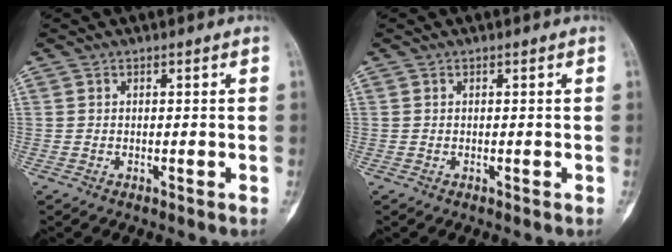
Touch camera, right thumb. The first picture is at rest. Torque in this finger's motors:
{"motor_torque": [0.02, 0.01, 0.04, -0.05, 0.00]}